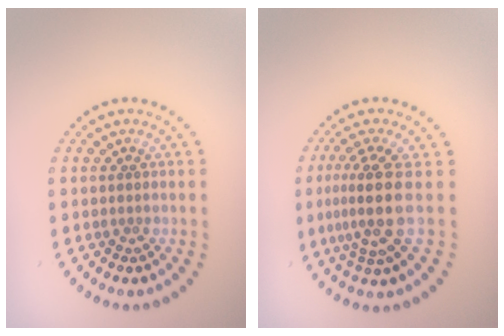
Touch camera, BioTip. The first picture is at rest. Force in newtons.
{"total": 4.3, "press": 3.2, "slide": 2.9}